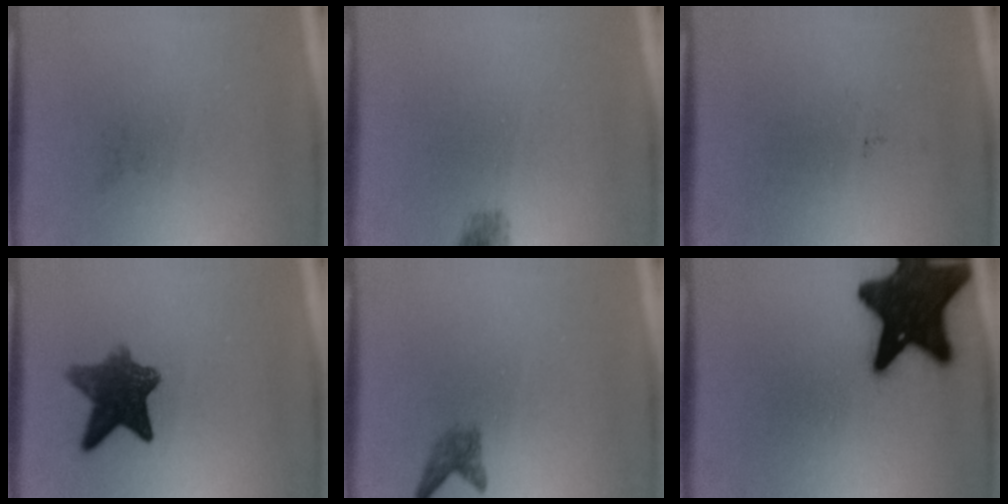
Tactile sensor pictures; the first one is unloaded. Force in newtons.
{"total": 1.5}
{"total": 0.0}
{"total": 8.2}
{"total": 1.8}
{"total": 19.3}